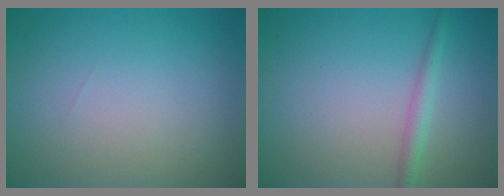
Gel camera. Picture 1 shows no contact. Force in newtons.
{"total": 1.7, "press": 1.7, "slide": 0.0}